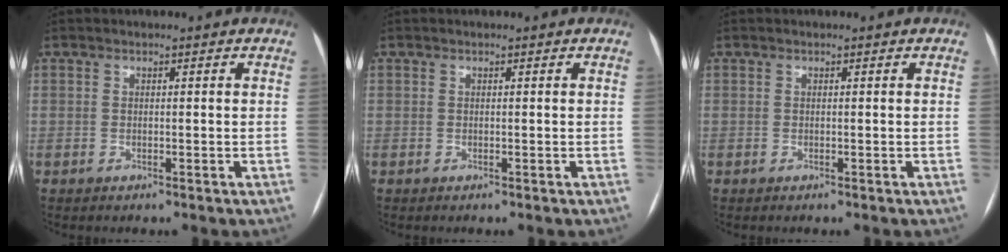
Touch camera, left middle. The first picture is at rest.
{"total": 0.0}
{"total": 0.0}